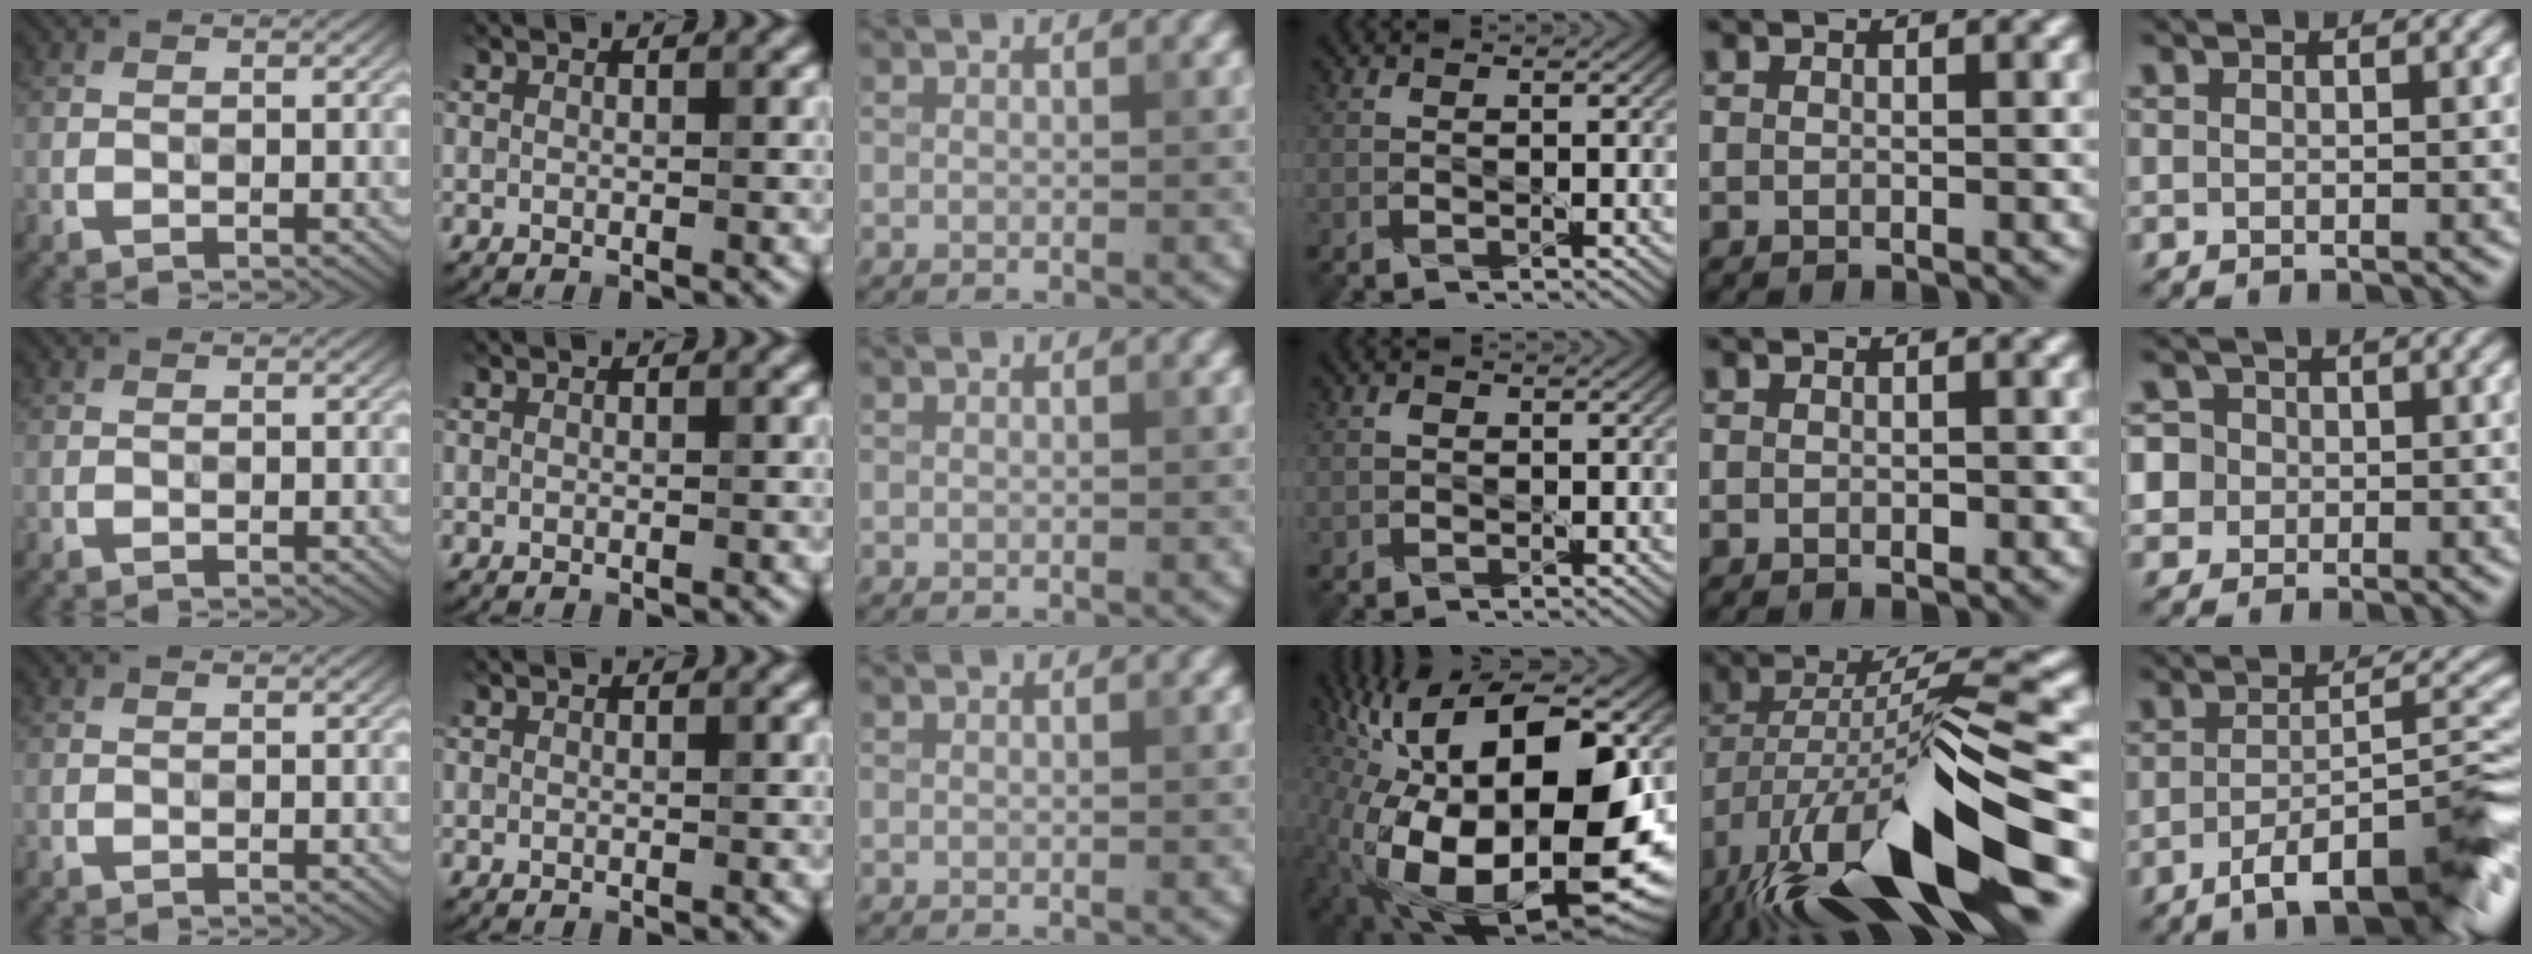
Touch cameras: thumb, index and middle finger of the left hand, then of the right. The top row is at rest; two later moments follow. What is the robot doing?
{"motion": "shake", "object": "box of matches"}